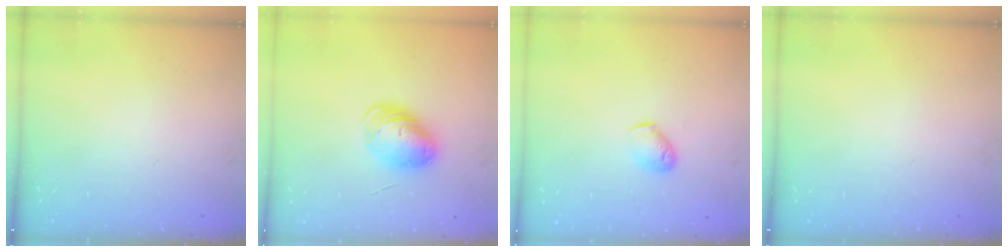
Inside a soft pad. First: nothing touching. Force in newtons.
{"total": 9.0, "press": 8.8, "slide": 1.9}
{"total": 6.4, "press": 6.2, "slide": 1.2}
{"total": 0.0}